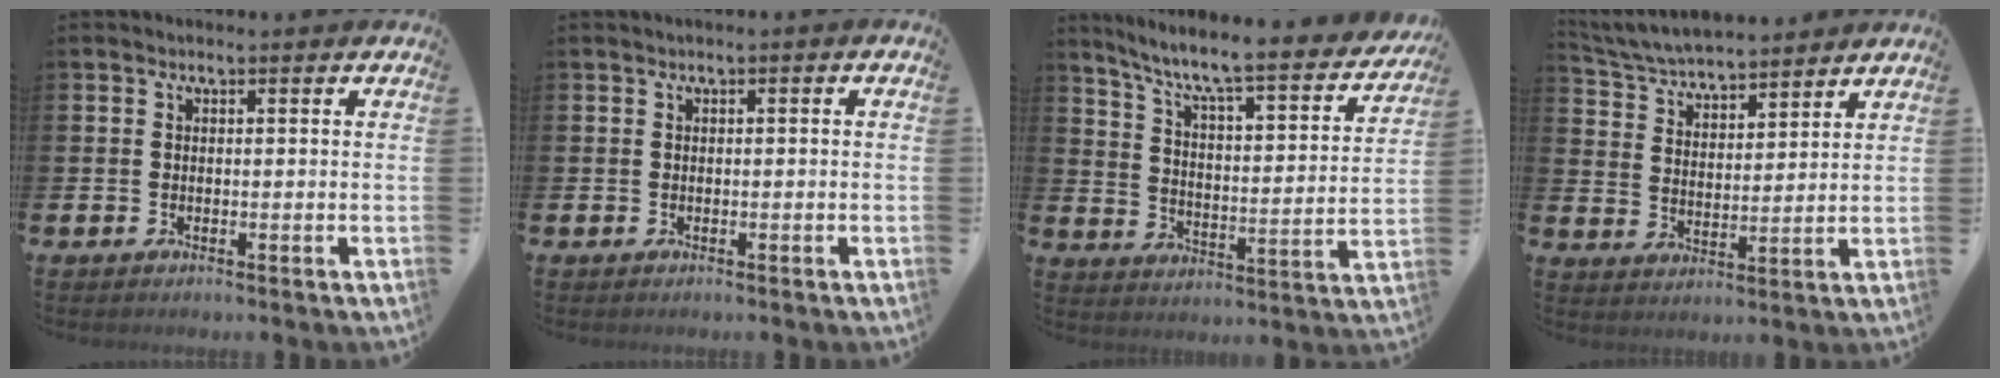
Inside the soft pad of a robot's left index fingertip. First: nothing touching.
{"total": 0.0}
{"total": 7.9, "force": [6.8, 0.9, 3.8], "torque": [-0.099, -0.059, 0.107]}
{"total": 5.7, "force": [5.6, 0.7, 0.8], "torque": [-0.039, -0.036, 0.098]}